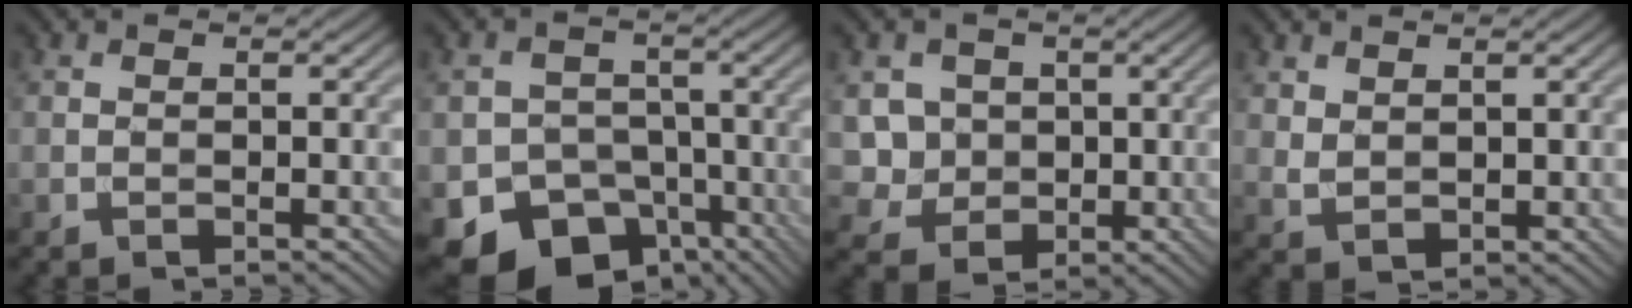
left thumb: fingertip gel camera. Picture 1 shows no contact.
{"total": 12.4, "force": [-7.1, 9.3, 4.2], "torque": [-0.070, -0.031, -0.120]}
{"total": 5.4, "force": [0.9, 5.0, 1.7], "torque": [-0.061, -0.016, 0.014]}
{"total": 2.2, "force": [1.6, 1.2, 1.0], "torque": [-0.026, -0.006, 0.039]}